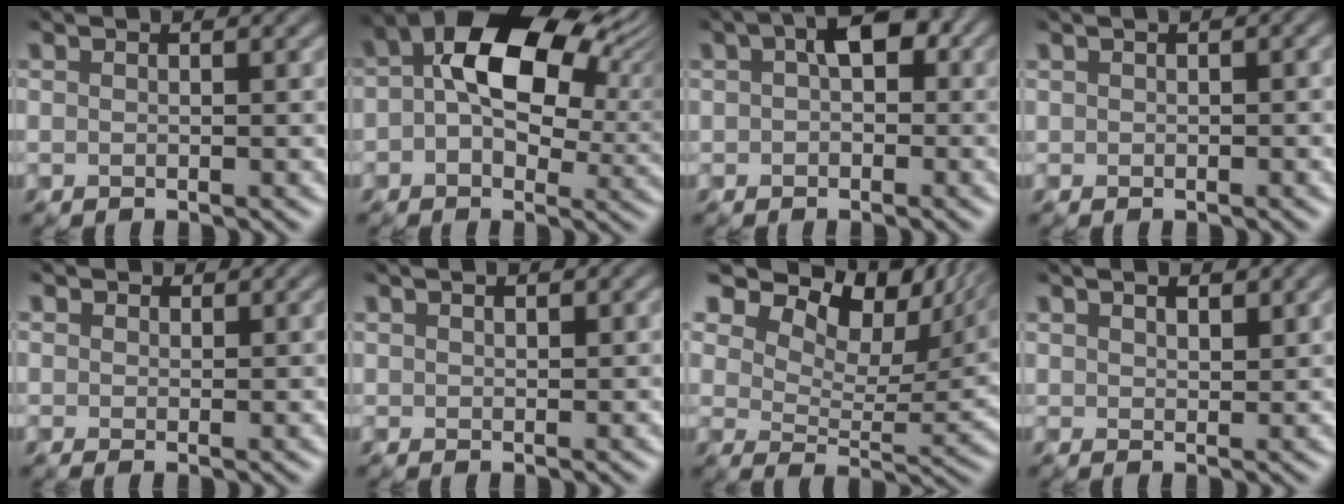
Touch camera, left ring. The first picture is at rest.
{"total": 14.0, "force": [4.8, 8.2, 10.3], "torque": [-0.153, 0.017, 0.074]}
{"total": 3.5, "force": [0.7, 2.1, 2.7], "torque": [-0.030, 0.012, -0.001]}
{"total": 0.9, "force": [0.2, 0.5, 0.8], "torque": [-0.009, 0.006, 0.004]}
{"total": 1.1, "force": [0.7, 0.7, 0.4], "torque": [-0.004, 0.001, 0.010]}
{"total": 0.9, "force": [0.8, 0.2, 0.4], "torque": [-0.009, 0.001, 0.016]}
{"total": 13.0, "force": [8.9, 6.4, 6.9], "torque": [-0.113, 0.011, 0.125]}
{"total": 1.7, "force": [1.4, 0.5, 0.8], "torque": [-0.014, -0.001, 0.028]}